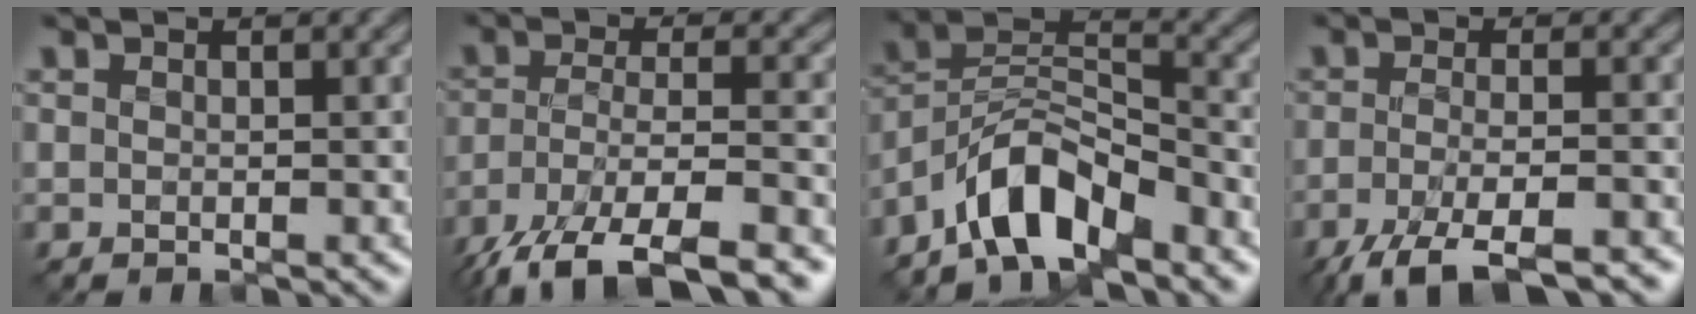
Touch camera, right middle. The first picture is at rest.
{"total": 11.4, "force": [-8.5, 3.4, 6.8], "torque": [-0.136, -0.010, -0.146]}
{"total": 6.5, "force": [-5.1, 2.3, 3.2], "torque": [-0.051, 0.012, -0.101]}
{"total": 7.6, "force": [-5.4, 1.9, 5.0], "torque": [-0.086, -0.009, -0.092]}